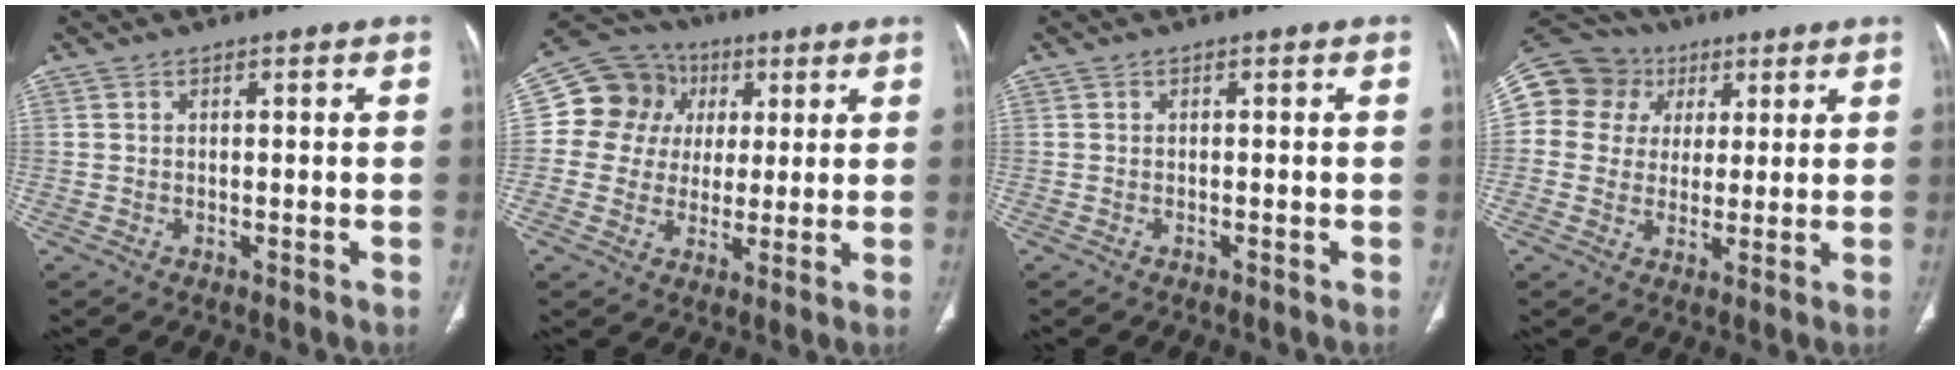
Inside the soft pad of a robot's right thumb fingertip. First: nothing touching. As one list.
[{"total": 12.6, "force": [2.9, 11.7, 3.9], "torque": [-0.040, 0.018, 0.044]}, {"total": 0.0}, {"total": 15.9, "force": [4.3, 14.5, 4.9], "torque": [-0.102, 0.043, 0.082]}]